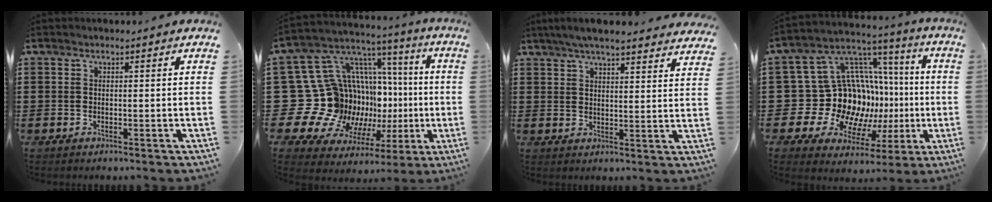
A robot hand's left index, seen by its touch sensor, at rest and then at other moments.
{"total": 20.1, "force": [-1.9, 17.5, 9.6], "torque": [-0.207, -0.051, 0.025]}
{"total": 5.3, "force": [4.8, 0.2, 2.2], "torque": [-0.056, -0.013, 0.088]}
{"total": 16.8, "force": [-1.3, 15.0, 7.4], "torque": [-0.171, -0.041, 0.015]}